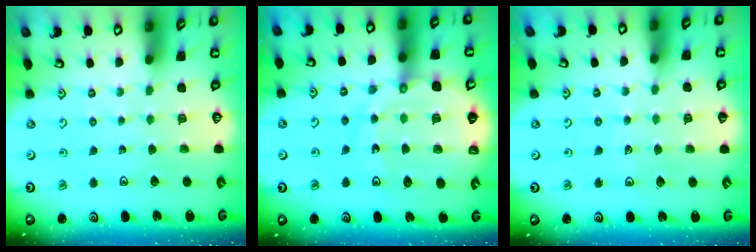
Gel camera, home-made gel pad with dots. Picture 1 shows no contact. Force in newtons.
{"total": 13.2, "press": 13.1, "slide": 1.8}
{"total": 4.3, "press": 4.3, "slide": 0.7}